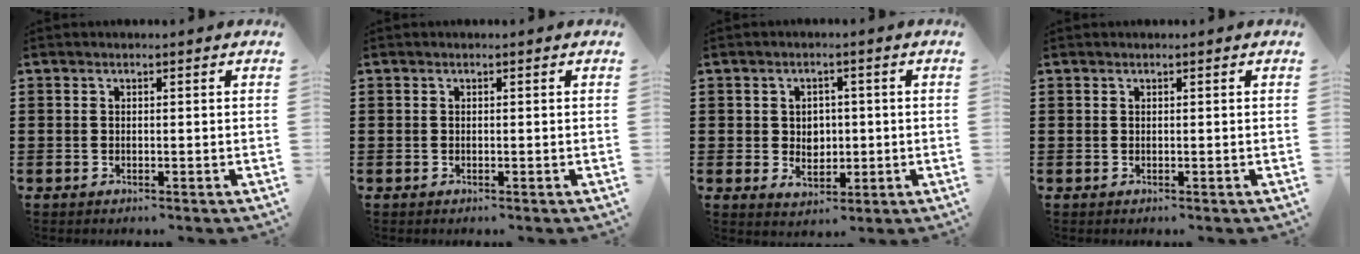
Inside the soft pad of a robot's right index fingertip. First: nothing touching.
{"total": 0.0}
{"total": 3.4, "force": [0.0, 3.0, 1.7], "torque": [-0.034, 0.007, -0.006]}
{"total": 0.0}